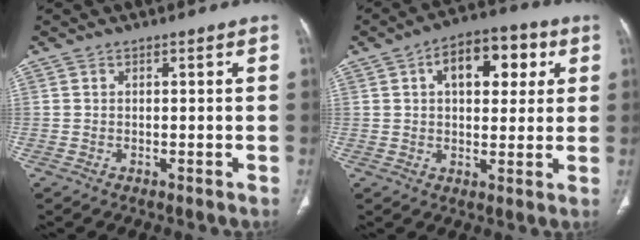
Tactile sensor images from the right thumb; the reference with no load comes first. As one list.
[{"total": 12.4, "force": [4.0, 7.0, 9.4], "torque": [-0.100, 0.013, 0.056]}]